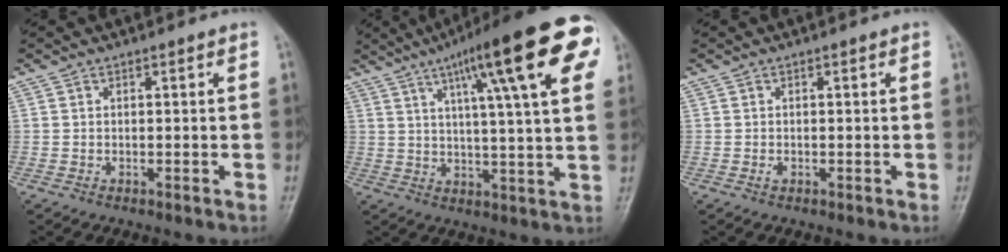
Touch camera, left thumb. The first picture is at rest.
{"total": 21.3, "force": [9.3, 3.8, 18.7], "torque": [-0.259, 0.002, 0.127]}
{"total": 0.7, "force": [-0.2, 0.4, 0.5], "torque": [-0.006, -0.001, -0.004]}